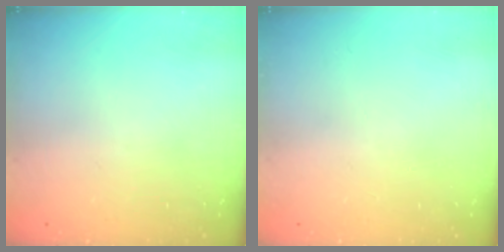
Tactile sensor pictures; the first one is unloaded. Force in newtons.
{"total": 0.0}